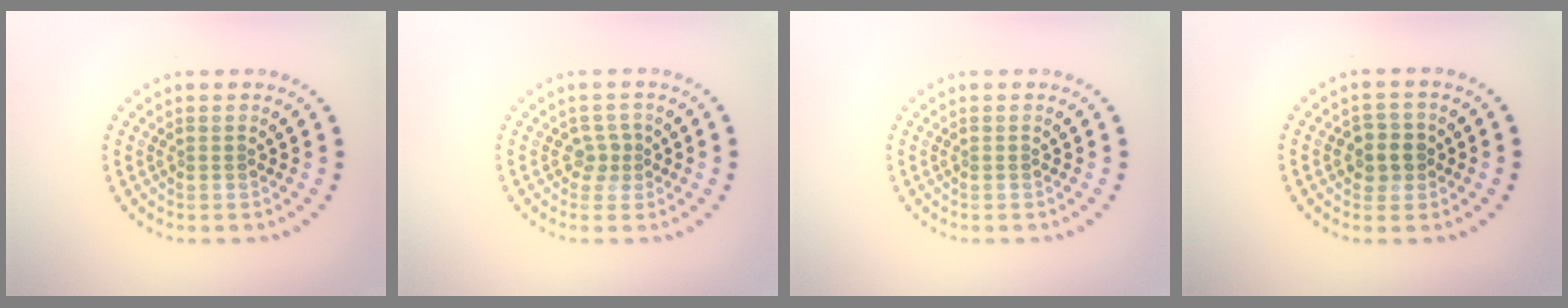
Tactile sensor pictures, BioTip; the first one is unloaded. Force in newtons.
{"total": 1.5, "press": 1.1, "slide": 1.0}
{"total": 0.0}
{"total": 2.5, "press": 2.3, "slide": 0.9}